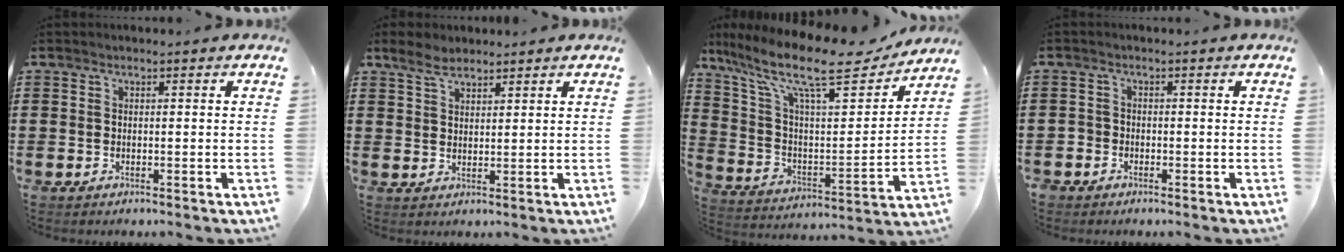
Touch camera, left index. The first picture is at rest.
{"total": 3.6, "force": [2.8, 1.9, 1.3], "torque": [-0.035, 0.007, 0.053]}
{"total": 14.8, "force": [10.4, 3.6, 9.8], "torque": [-0.211, -0.054, 0.171]}
{"total": 1.5, "force": [-1.2, 1.0, -0.1], "torque": [-0.005, 0.003, -0.028]}